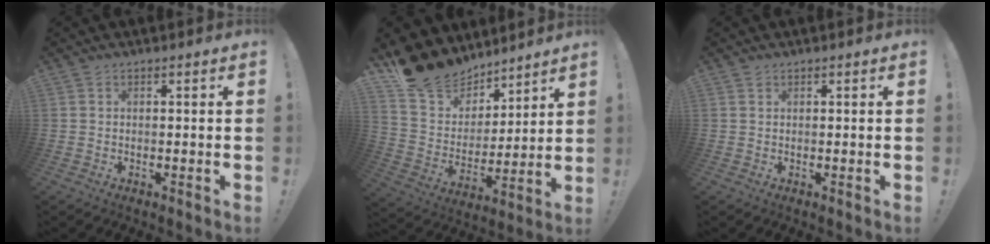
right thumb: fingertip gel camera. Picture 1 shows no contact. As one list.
[{"total": 16.6, "force": [13.3, 9.3, 3.6], "torque": [-0.083, -0.093, 0.262]}, {"total": 0.6, "force": [0.4, 0.4, 0.1], "torque": [-0.004, 0.000, 0.009]}]